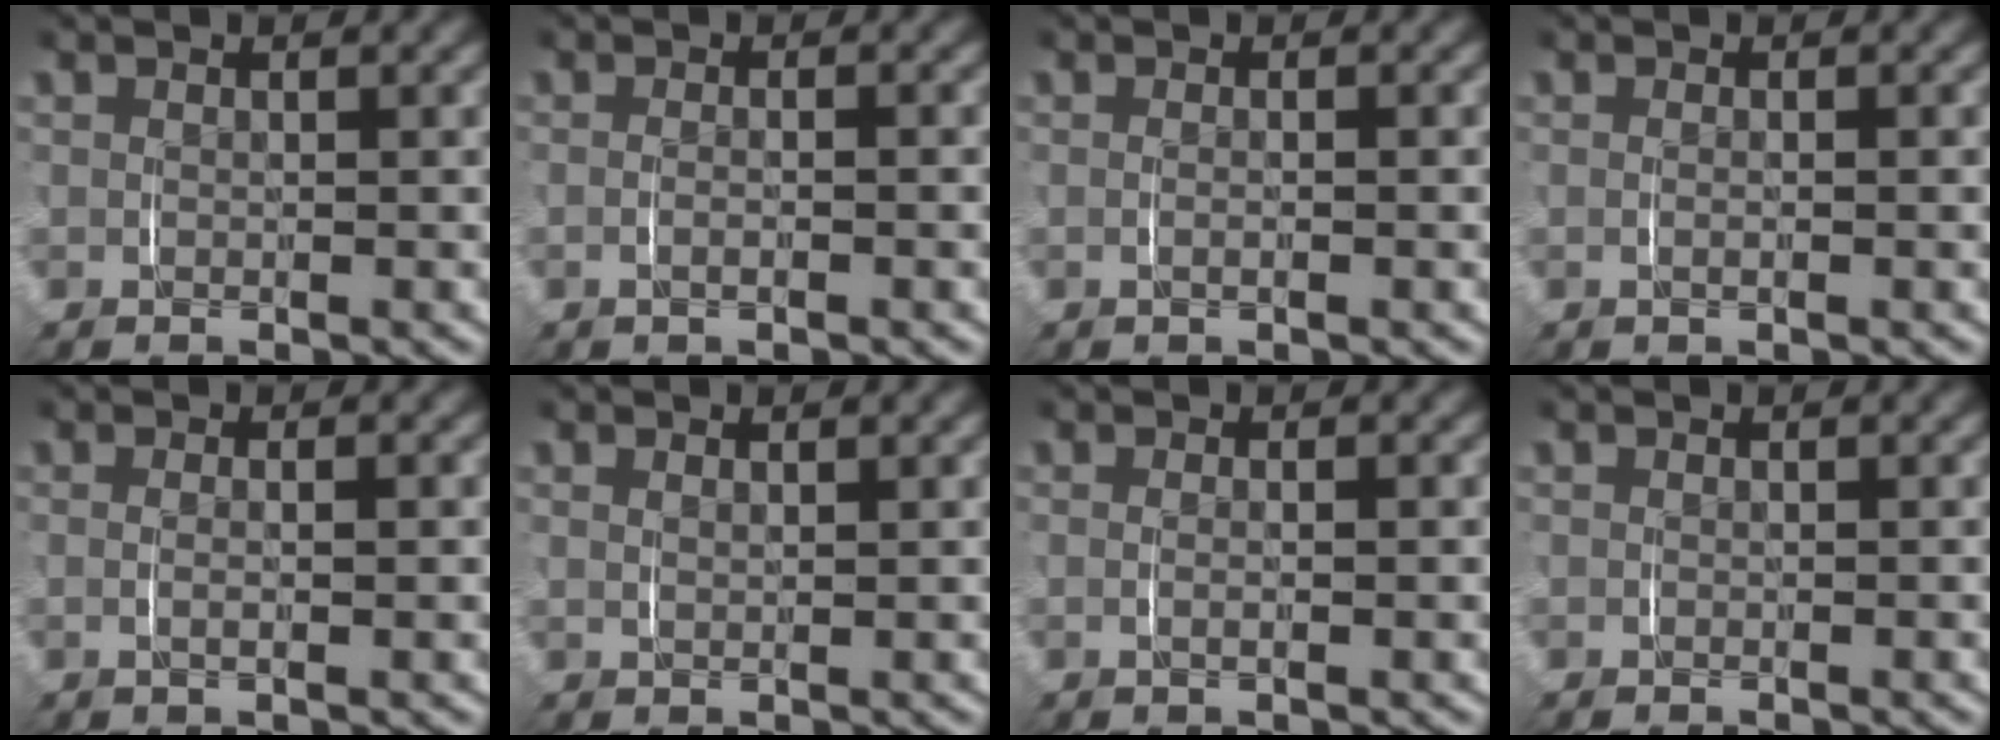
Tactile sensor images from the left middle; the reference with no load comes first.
{"total": 1.0, "force": [-0.4, 0.0, 0.9], "torque": [-0.021, -0.001, -0.006]}
{"total": 0.7, "force": [-0.2, -0.1, 0.7], "torque": [-0.016, -0.001, -0.002]}
{"total": 0.7, "force": [-0.1, -0.1, 0.7], "torque": [-0.016, -0.002, -0.001]}
{"total": 1.3, "force": [0.0, 0.0, 1.3], "torque": [-0.024, -0.003, 0.003]}
{"total": 0.8, "force": [0.7, 0.0, 0.4], "torque": [-0.007, -0.002, 0.016]}
{"total": 1.0, "force": [0.0, 0.0, 1.0], "torque": [-0.020, -0.003, 0.002]}
{"total": 0.0}